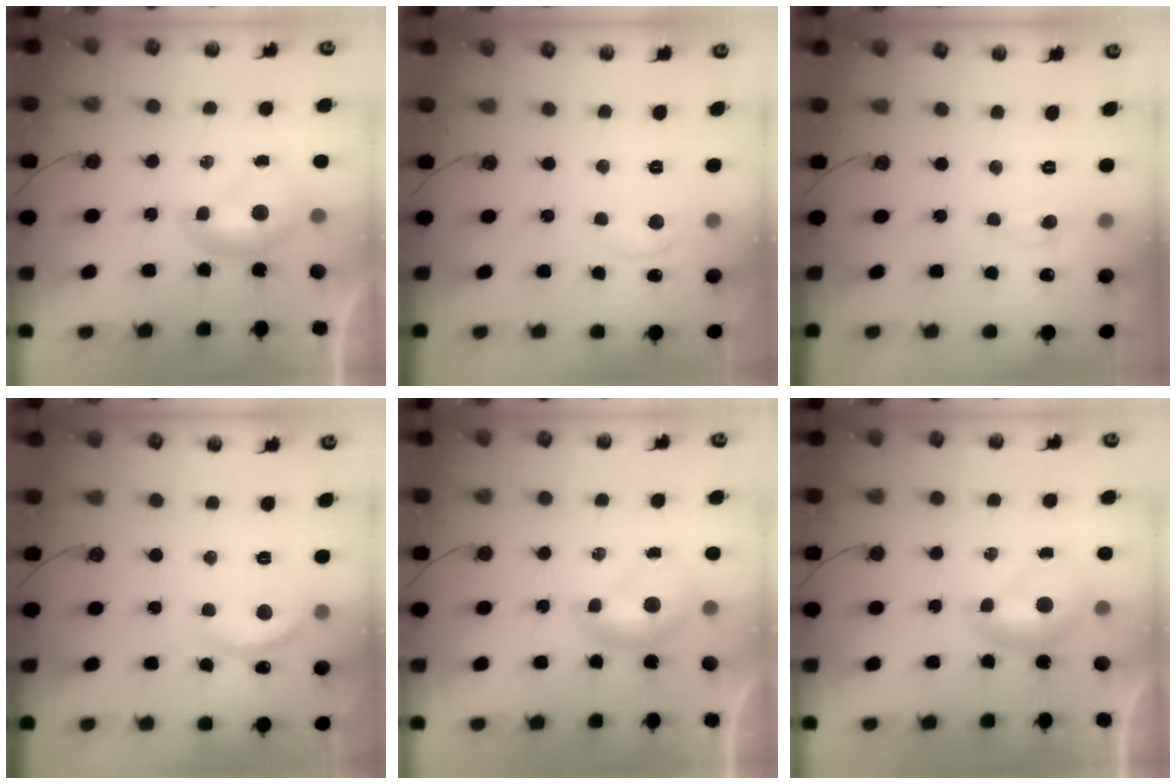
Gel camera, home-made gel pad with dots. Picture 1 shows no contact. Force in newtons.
{"total": 2.4, "press": 2.3, "slide": 0.6}
{"total": 0.0}
{"total": 7.4, "press": 7.4, "slide": 0.6}
{"total": 0.0}
{"total": 0.0}